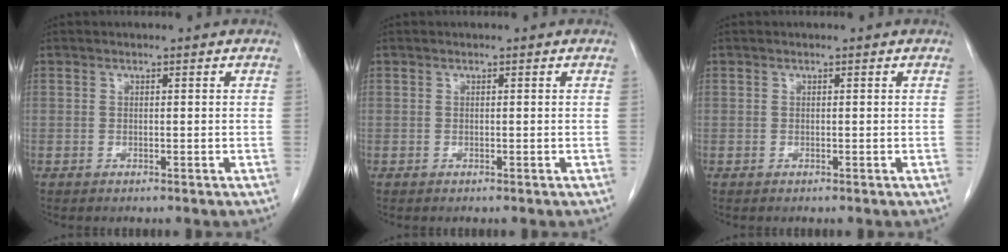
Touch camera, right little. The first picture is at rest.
{"total": 0.0}
{"total": 0.0}